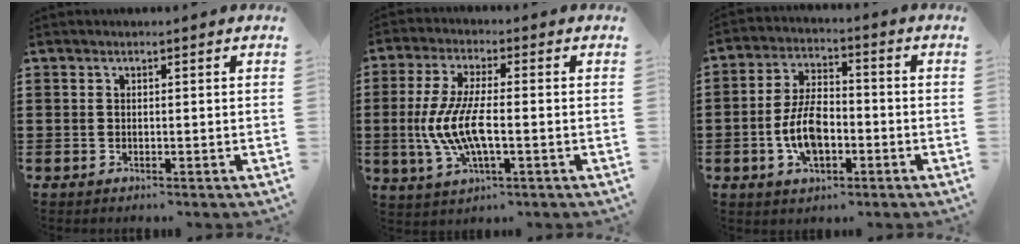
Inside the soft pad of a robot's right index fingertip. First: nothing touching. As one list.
[{"total": 8.5, "force": [-1.9, 2.7, 7.9], "torque": [-0.184, -0.014, -0.043]}, {"total": 8.0, "force": [-2.2, 4.2, 6.4], "torque": [-0.144, 0.005, -0.045]}]